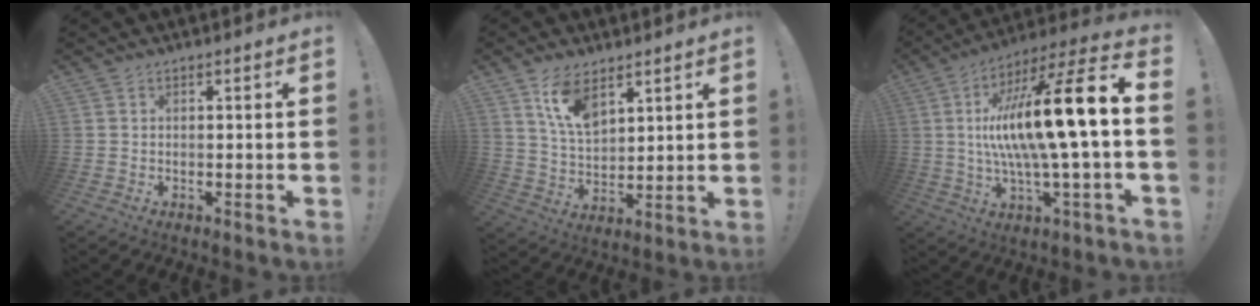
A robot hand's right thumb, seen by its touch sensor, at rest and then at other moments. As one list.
[{"total": 10.8, "force": [7.1, 5.5, 6.1], "torque": [-0.120, -0.029, 0.137]}, {"total": 21.7, "force": [1.2, 3.0, 21.5], "torque": [-0.390, -0.012, -0.001]}]